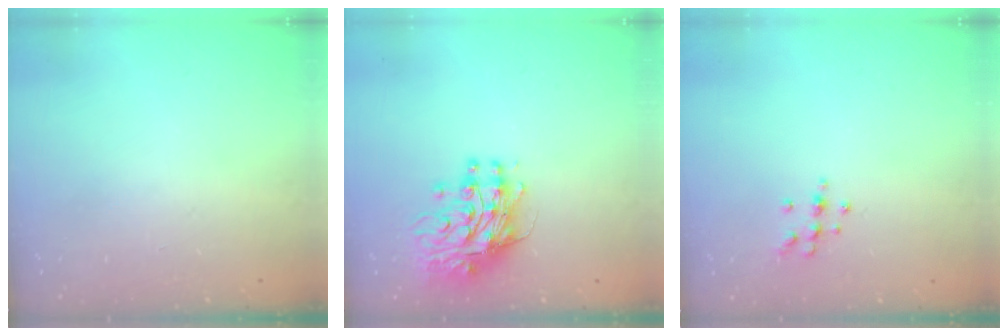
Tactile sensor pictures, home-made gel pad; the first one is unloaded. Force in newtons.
{"total": 12.0, "press": 11.9, "slide": 1.1}
{"total": 7.1, "press": 7.0, "slide": 1.3}